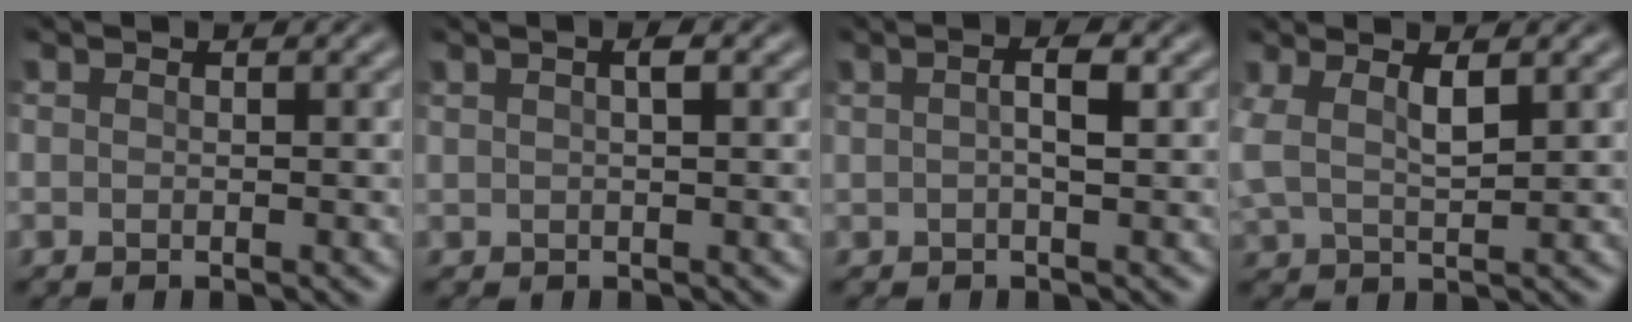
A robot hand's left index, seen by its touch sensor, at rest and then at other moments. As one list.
[{"total": 1.2, "force": [0.5, 0.3, 1.1], "torque": [-0.021, 0.003, 0.008]}, {"total": 2.2, "force": [0.3, 0.5, 2.2], "torque": [-0.032, -0.003, 0.003]}, {"total": 3.1, "force": [1.2, 1.2, 2.6], "torque": [-0.068, 0.001, 0.022]}]